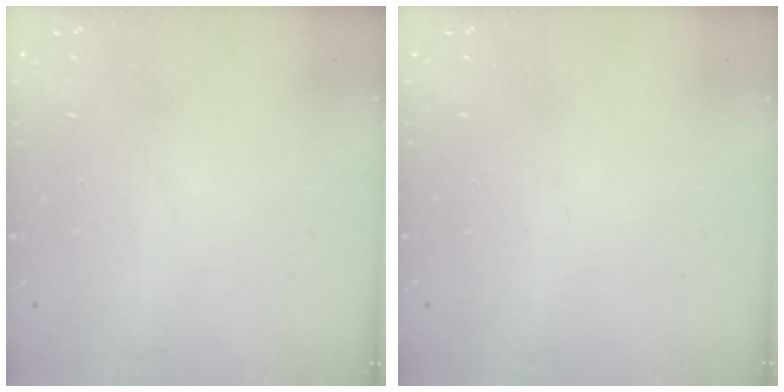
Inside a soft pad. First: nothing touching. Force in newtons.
{"total": 0.0}